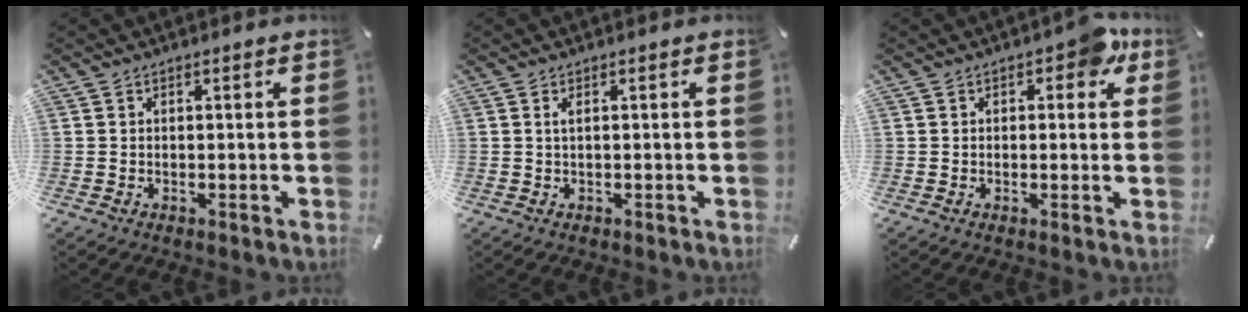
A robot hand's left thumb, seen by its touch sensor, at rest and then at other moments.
{"total": 1.1, "force": [0.2, 0.3, 1.1], "torque": [-0.021, 0.001, 0.003]}
{"total": 6.2, "force": [2.5, 3.2, 4.6], "torque": [-0.051, -0.004, 0.034]}